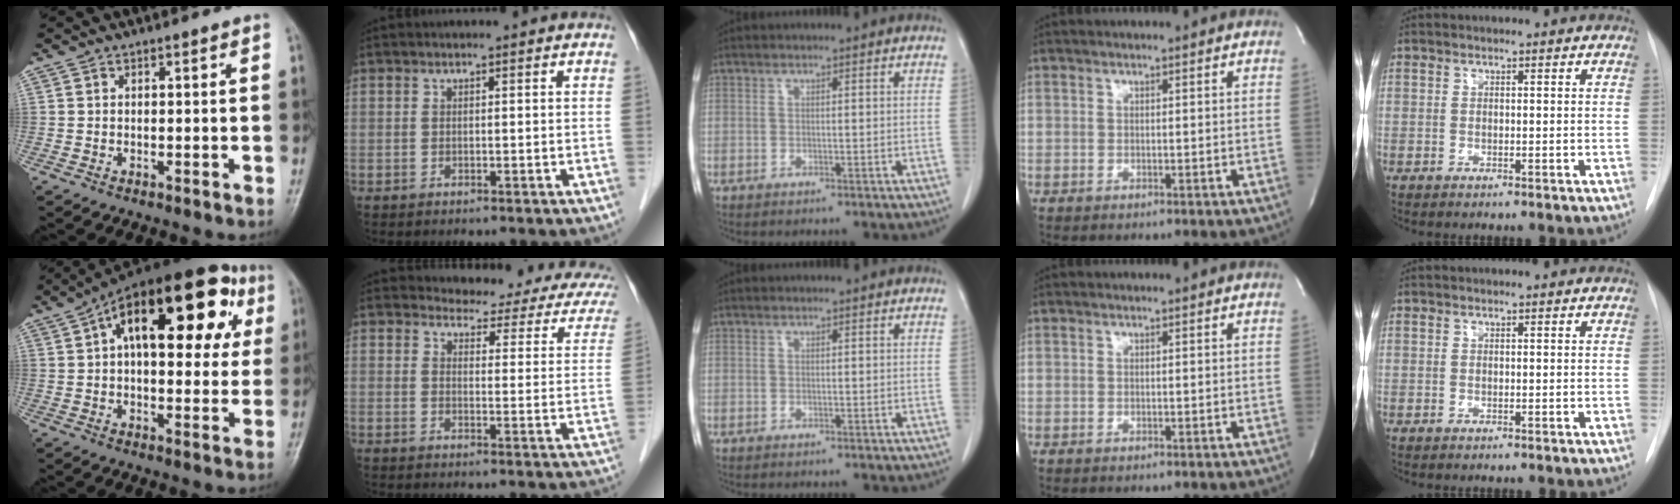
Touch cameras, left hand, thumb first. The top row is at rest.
{"thumb": {"total": 25.2, "force": [7.7, 12.3, 20.6], "torque": [-0.273, 0.036, 0.105]}, "index": {"total": 13.3, "force": [11.7, 4.4, 4.6], "torque": [-0.028, -0.021, 0.105]}}